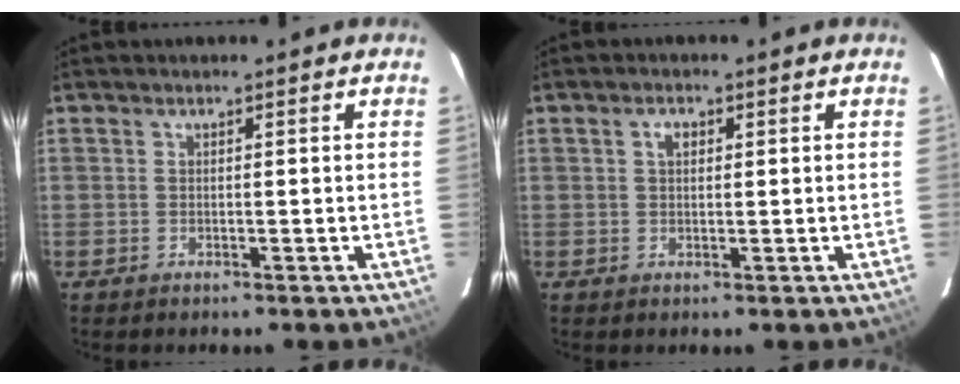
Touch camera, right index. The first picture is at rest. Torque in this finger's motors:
{"motor_torque": [0.05, -0.02, 0.04, 0.03]}